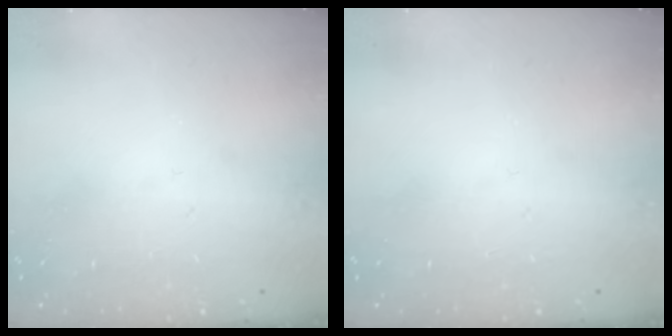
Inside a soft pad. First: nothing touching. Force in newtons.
{"total": 0.0}